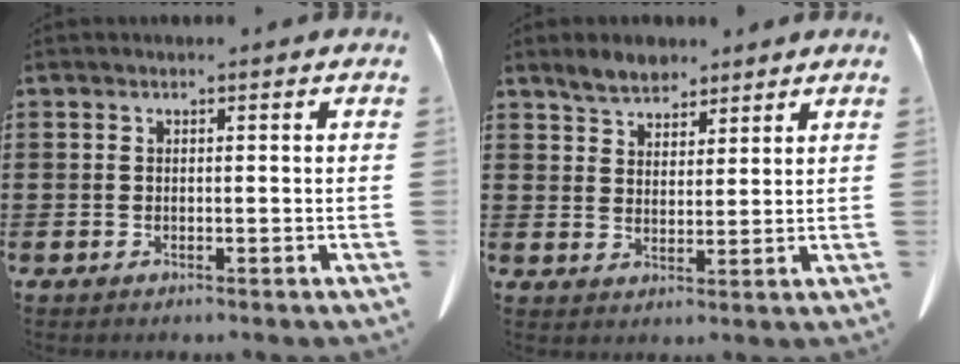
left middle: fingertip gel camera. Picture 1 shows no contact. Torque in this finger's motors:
{"motor_torque": [0.17, -0.17, 0.18, 0.04]}